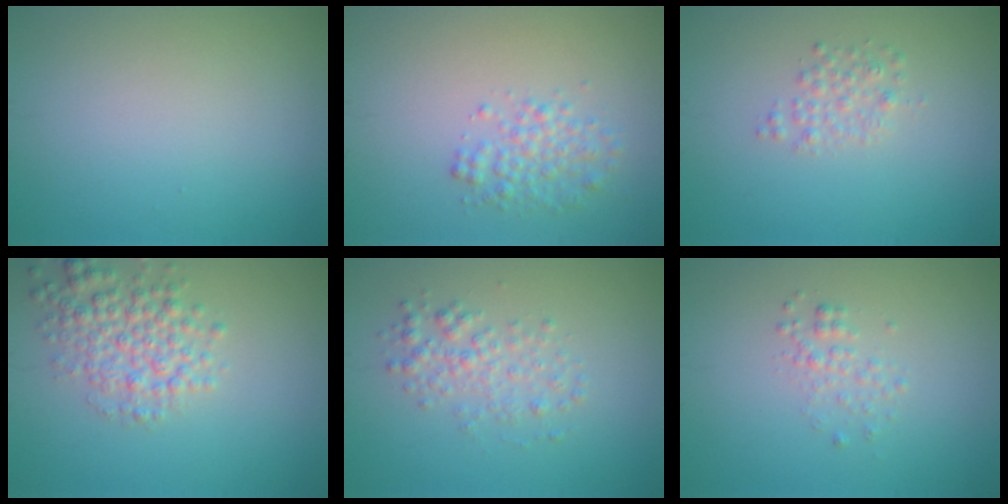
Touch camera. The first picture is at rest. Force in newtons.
{"total": 2.4, "press": 2.4, "slide": 0.1}
{"total": 1.5, "press": 1.5, "slide": 0.0}
{"total": 4.1, "press": 4.1, "slide": 0.1}
{"total": 2.5, "press": 2.5, "slide": 0.0}
{"total": 1.4, "press": 1.4, "slide": 0.1}